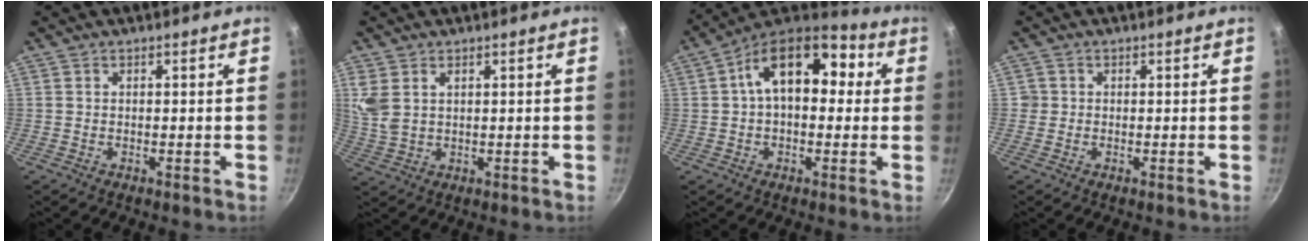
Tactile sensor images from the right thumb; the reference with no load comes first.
{"total": 5.2, "force": [1.9, 3.1, 3.7], "torque": [-0.093, 0.001, 0.048]}
{"total": 15.8, "force": [2.8, 9.4, 12.4], "torque": [-0.166, 0.043, 0.031]}
{"total": 1.1, "force": [0.0, 1.1, 0.1], "torque": [0.006, 0.004, 0.000]}